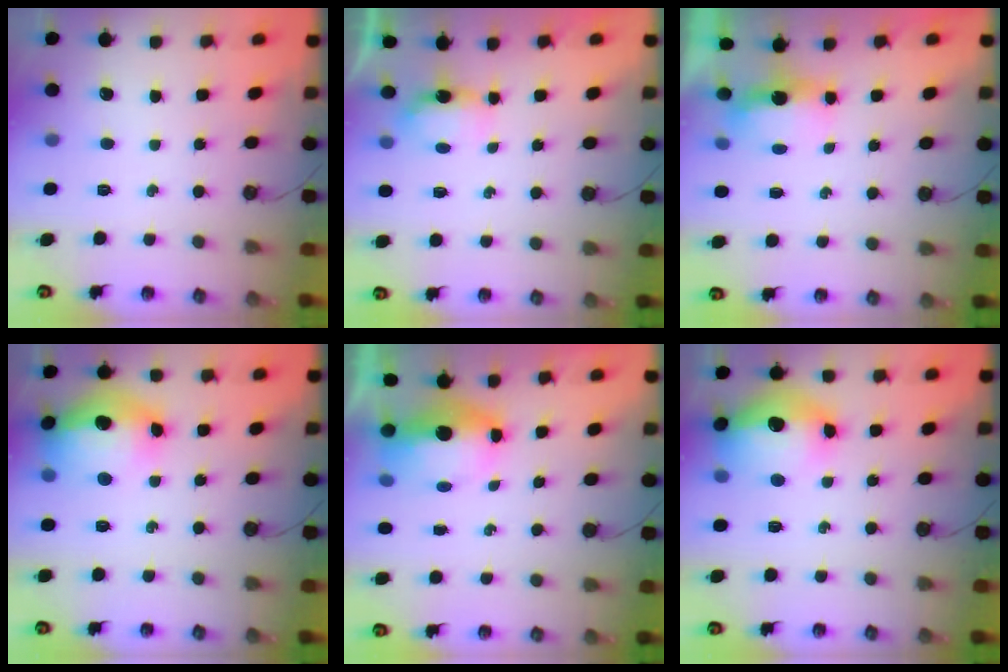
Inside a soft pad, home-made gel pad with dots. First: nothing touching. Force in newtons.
{"total": 4.2, "press": 3.9, "slide": 1.4}
{"total": 5.0, "press": 4.9, "slide": 0.6}
{"total": 18.6, "press": 18.3, "slide": 3.1}
{"total": 7.4, "press": 7.3, "slide": 1.2}
{"total": 16.4, "press": 16.3, "slide": 1.8}